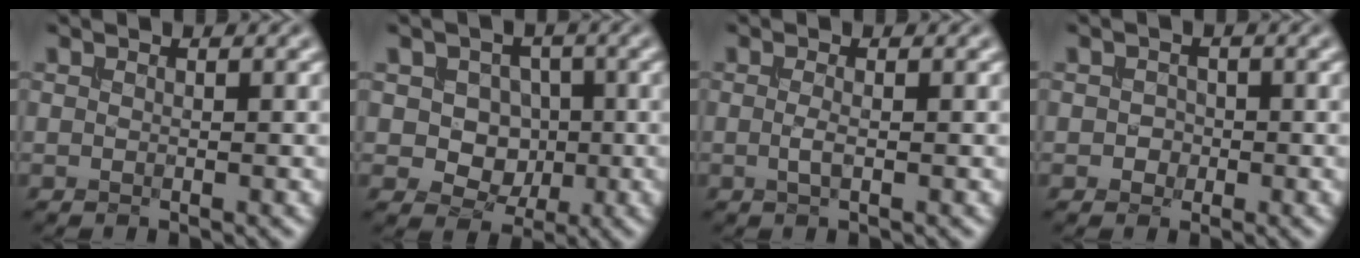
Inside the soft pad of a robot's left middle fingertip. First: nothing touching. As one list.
[{"total": 4.9, "force": [0.3, 4.2, 2.6], "torque": [-0.030, 0.008, -0.006]}, {"total": 1.0, "force": [-0.3, 0.2, 1.0], "torque": [-0.027, -0.001, -0.007]}, {"total": 1.1, "force": [-0.3, 1.0, 0.3], "torque": [-0.003, 0.000, -0.008]}]